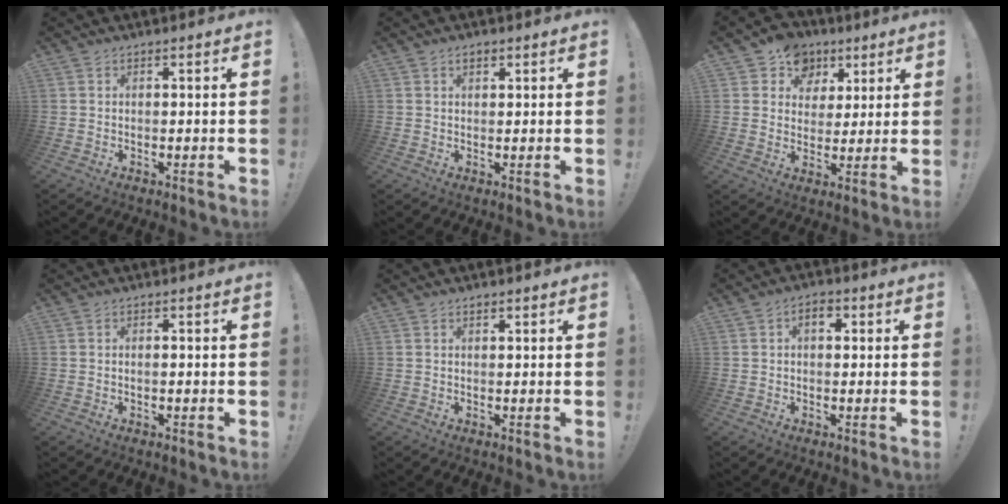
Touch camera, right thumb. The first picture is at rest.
{"total": 1.8, "force": [1.1, 1.0, 1.1], "torque": [-0.015, -0.001, 0.019]}
{"total": 10.0, "force": [4.8, 8.5, 2.3], "torque": [-0.019, -0.029, 0.092]}
{"total": 0.8, "force": [-0.4, -0.1, 0.7], "torque": [-0.018, 0.002, -0.006]}
{"total": 0.8, "force": [0.6, 0.4, 0.2], "torque": [0.004, -0.003, 0.011]}
{"total": 3.8, "force": [0.8, 2.4, 2.8], "torque": [-0.040, 0.007, 0.010]}